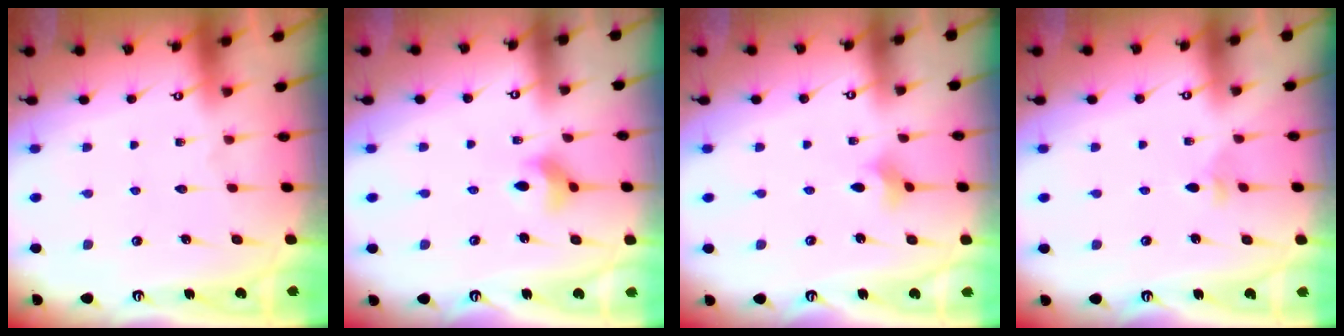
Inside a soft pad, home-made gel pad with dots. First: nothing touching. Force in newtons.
{"total": 6.6, "press": 6.5, "slide": 1.2}
{"total": 2.4, "press": 2.3, "slide": 0.5}
{"total": 2.5, "press": 2.4, "slide": 0.6}